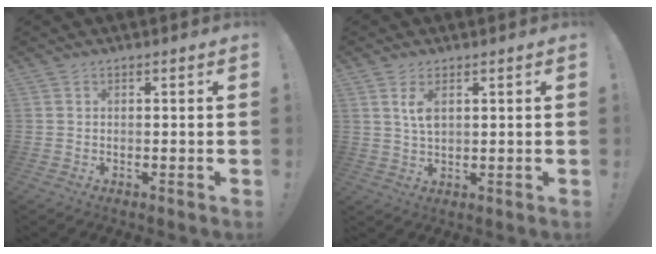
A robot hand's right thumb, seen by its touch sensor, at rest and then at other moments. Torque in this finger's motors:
{"motor_torque": [-0.08, 0.27, 0.34, 0.29, 0.00]}